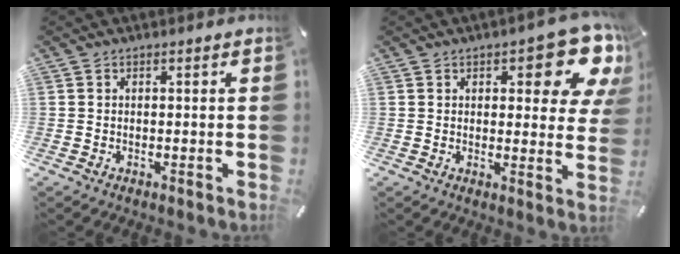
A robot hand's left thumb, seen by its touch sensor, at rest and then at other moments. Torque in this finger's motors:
{"motor_torque": [2.09, 1.91, 1.17, -1.11, 0.08]}